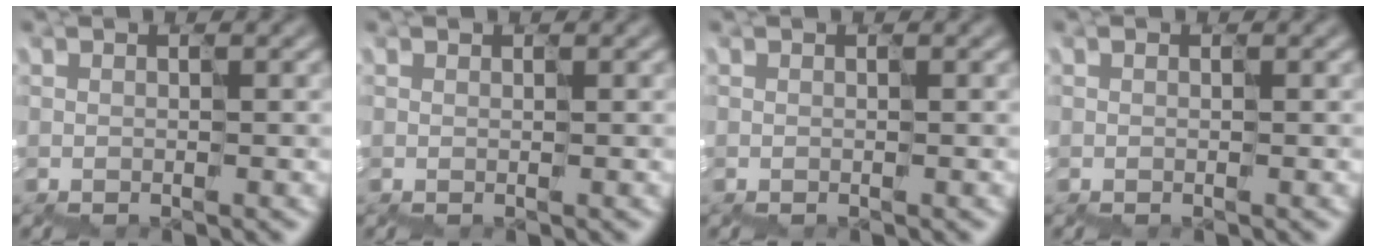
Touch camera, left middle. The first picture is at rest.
{"total": 0.0}
{"total": 0.0}
{"total": 0.0}